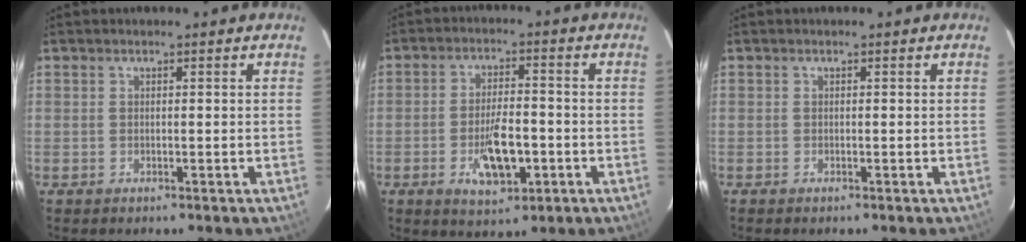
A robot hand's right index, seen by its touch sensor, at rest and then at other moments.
{"total": 8.8, "force": [-3.0, 3.7, 7.4], "torque": [-0.144, -0.004, -0.043]}
{"total": 0.0}